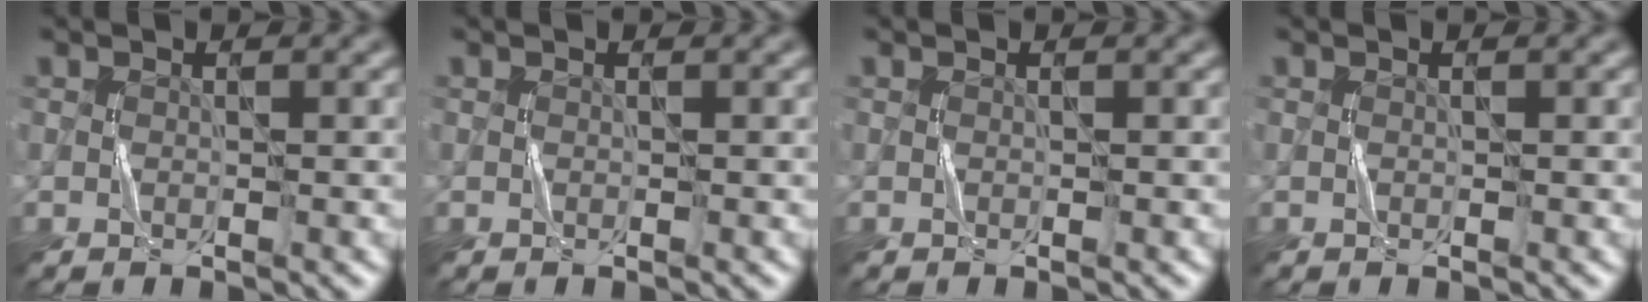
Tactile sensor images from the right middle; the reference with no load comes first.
{"total": 0.0}
{"total": 0.0}
{"total": 0.0}